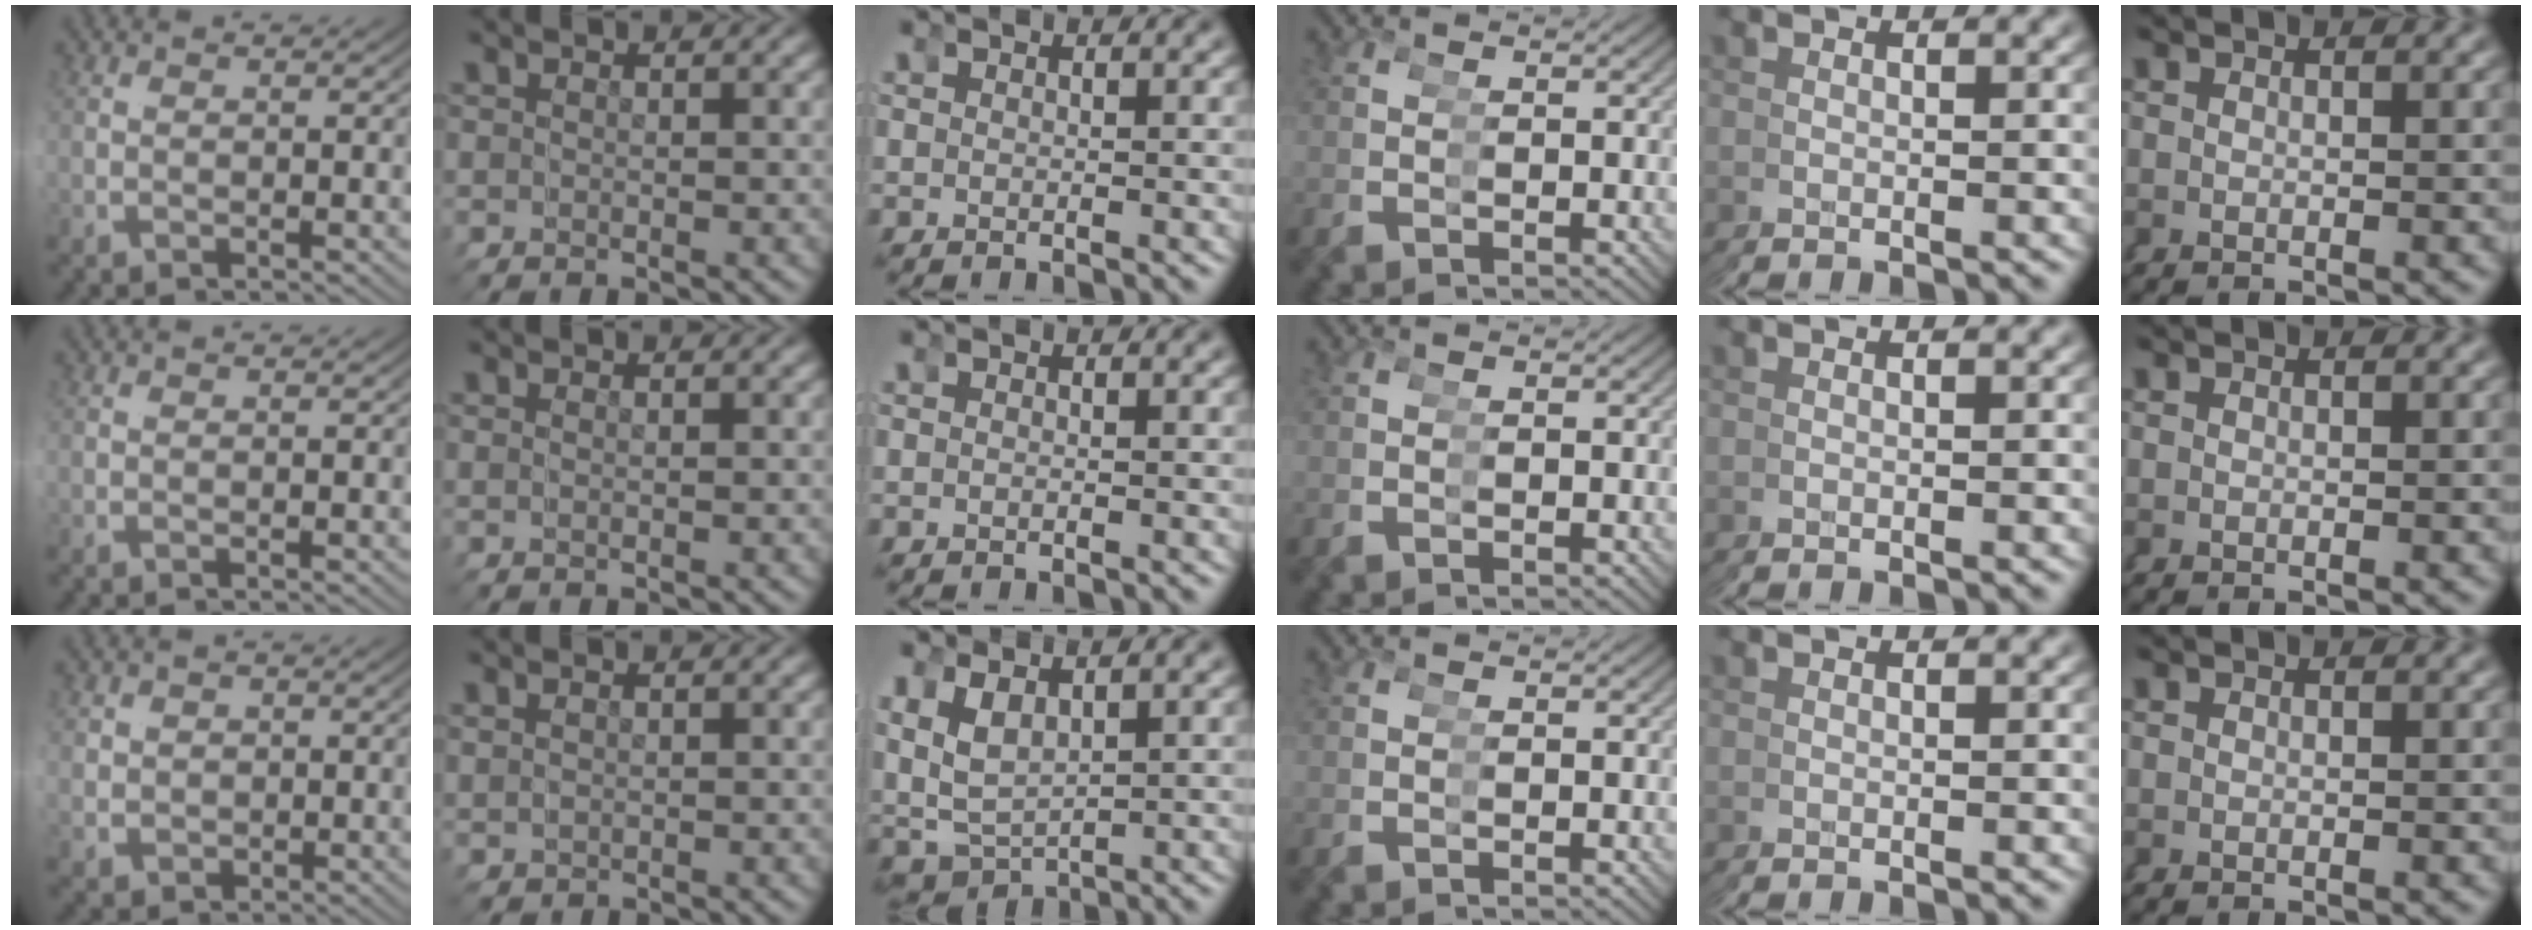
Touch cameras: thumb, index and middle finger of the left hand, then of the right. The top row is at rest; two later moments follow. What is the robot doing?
{"motion": "grasp_and_lifting", "object": "hoodie"}